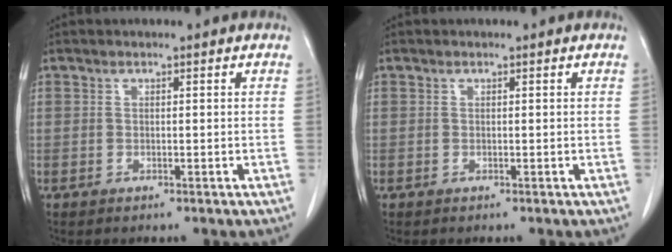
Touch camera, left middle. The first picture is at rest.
{"total": 0.0}